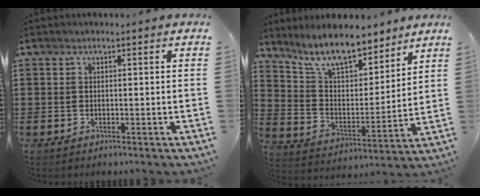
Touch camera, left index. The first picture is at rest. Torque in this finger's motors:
{"motor_torque": [1.09, -1.05, 0.94, 0.21]}